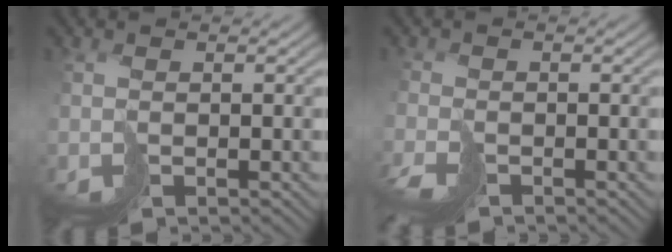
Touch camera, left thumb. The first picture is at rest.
{"total": 3.2, "force": [-2.7, 1.3, 1.1], "torque": [-0.026, -0.012, -0.059]}